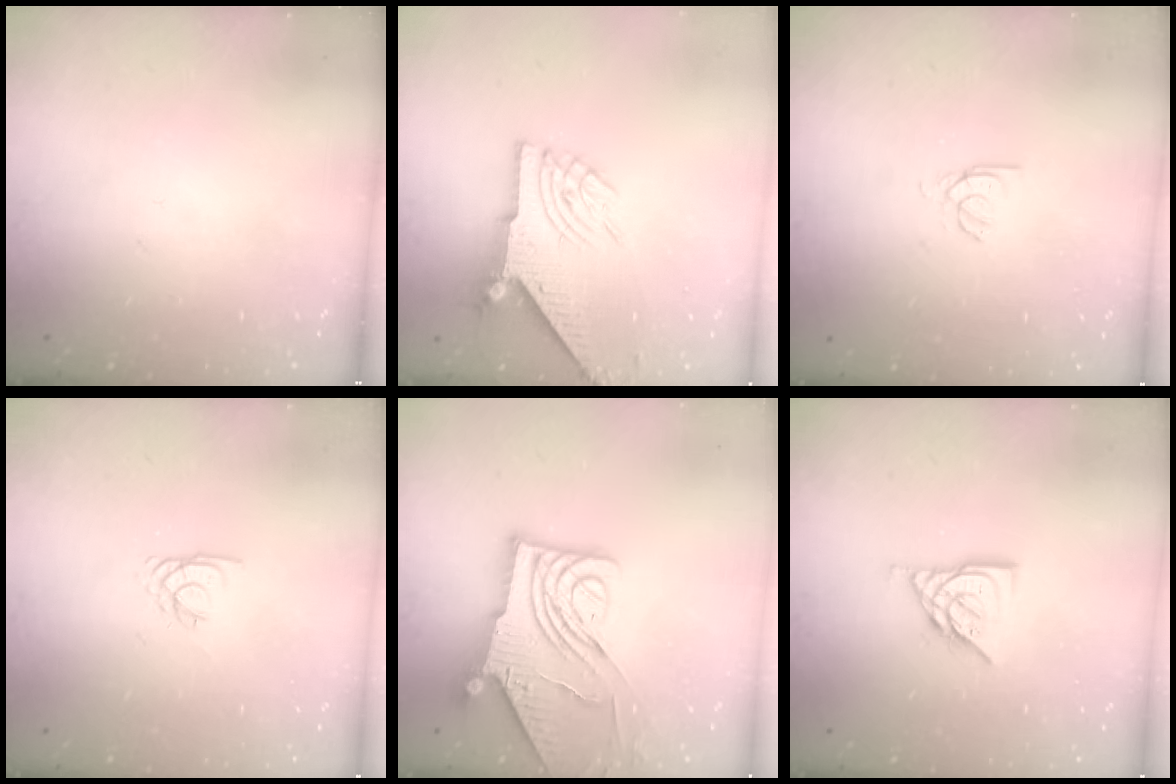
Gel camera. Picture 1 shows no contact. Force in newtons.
{"total": 8.8, "press": 8.7, "slide": 1.3}
{"total": 2.4, "press": 2.3, "slide": 0.4}
{"total": 2.2, "press": 2.2, "slide": 0.3}
{"total": 12.4, "press": 12.3, "slide": 1.4}
{"total": 9.2, "press": 9.2, "slide": 0.4}